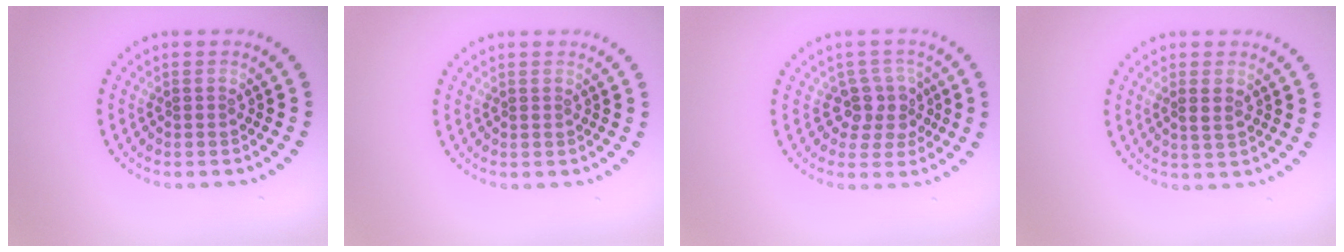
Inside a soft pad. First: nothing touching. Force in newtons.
{"total": 0.0}
{"total": 3.1, "press": 2.4, "slide": 2.0}
{"total": 0.8, "press": 0.8, "slide": 0.2}